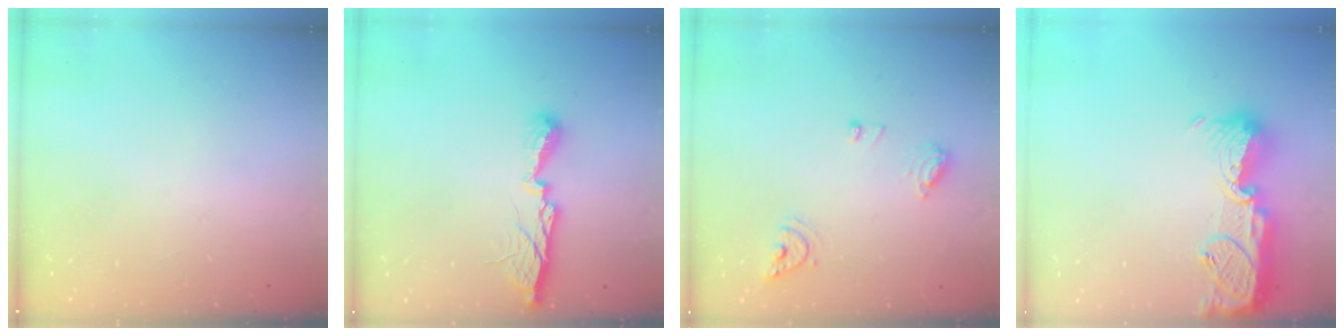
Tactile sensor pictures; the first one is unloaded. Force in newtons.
{"total": 10.7, "press": 10.7, "slide": 0.3}
{"total": 8.3, "press": 8.2, "slide": 0.9}
{"total": 14.9, "press": 14.9, "slide": 1.0}